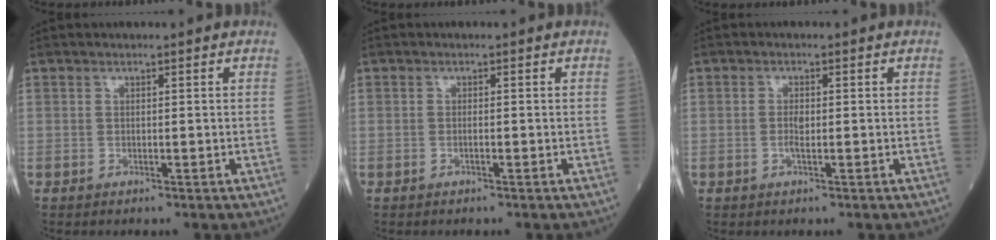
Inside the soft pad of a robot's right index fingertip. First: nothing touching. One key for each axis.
{"total": 0.5, "fx": -0.2, "fy": 0.1, "fz": 0.5, "tx": -0.010, "ty": 0.002, "tz": -0.001}
{"total": 1.5, "fx": -0.2, "fy": 0.4, "fz": 1.4, "tx": -0.031, "ty": 0.001, "tz": -0.001}